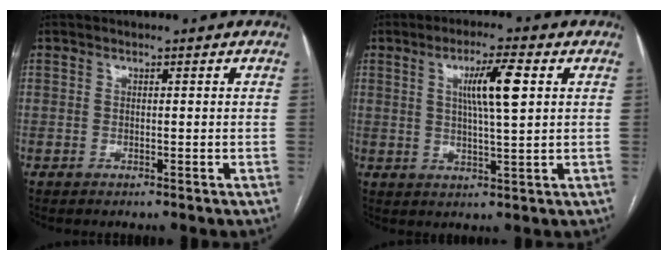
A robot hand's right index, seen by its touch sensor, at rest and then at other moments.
{"total": 7.3, "force": [2.0, 0.3, 7.0], "torque": [-0.124, 0.004, 0.035]}